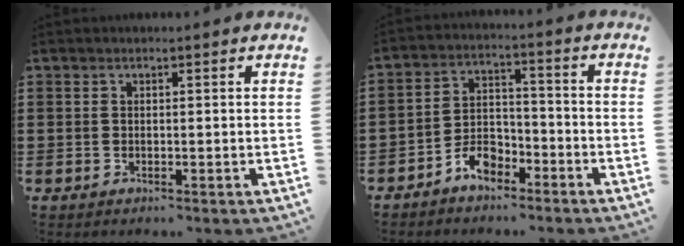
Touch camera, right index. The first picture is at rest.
{"total": 5.3, "force": [-4.0, 2.7, 2.2], "torque": [-0.046, 0.012, -0.076]}